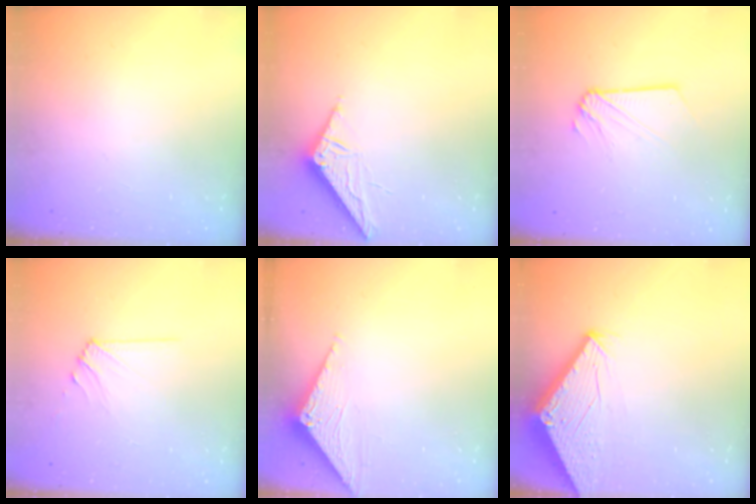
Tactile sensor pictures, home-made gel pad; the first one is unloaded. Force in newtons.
{"total": 6.6, "press": 6.6, "slide": 0.1}
{"total": 3.7, "press": 3.6, "slide": 0.6}
{"total": 6.2, "press": 6.2, "slide": 0.9}
{"total": 3.0, "press": 3.0, "slide": 0.2}
{"total": 2.8, "press": 2.8, "slide": 0.1}